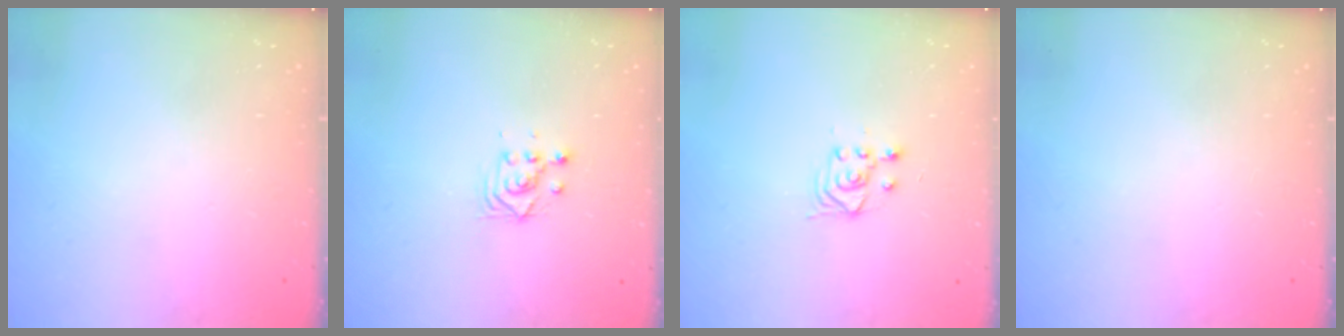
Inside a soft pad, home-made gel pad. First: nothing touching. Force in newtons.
{"total": 2.8, "press": 2.8, "slide": 0.1}
{"total": 3.0, "press": 2.6, "slide": 1.3}
{"total": 0.0}